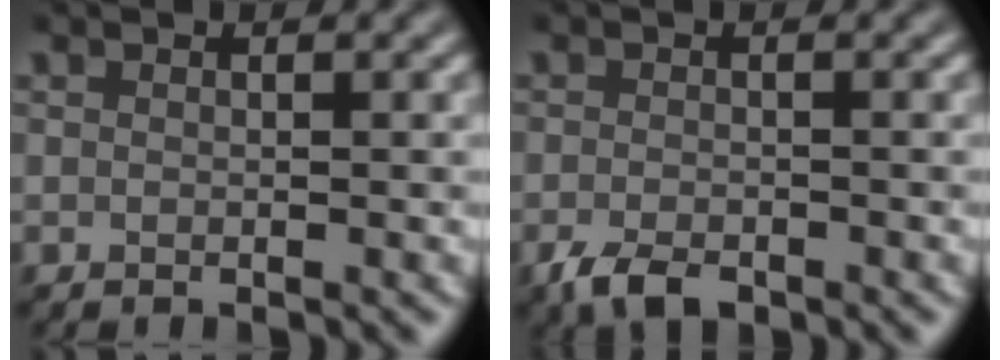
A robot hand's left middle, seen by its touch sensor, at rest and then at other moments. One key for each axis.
{"total": 2.7, "fx": -1.7, "fy": 1.2, "fz": 1.6, "tx": -0.034, "ty": -0.004, "tz": -0.035}